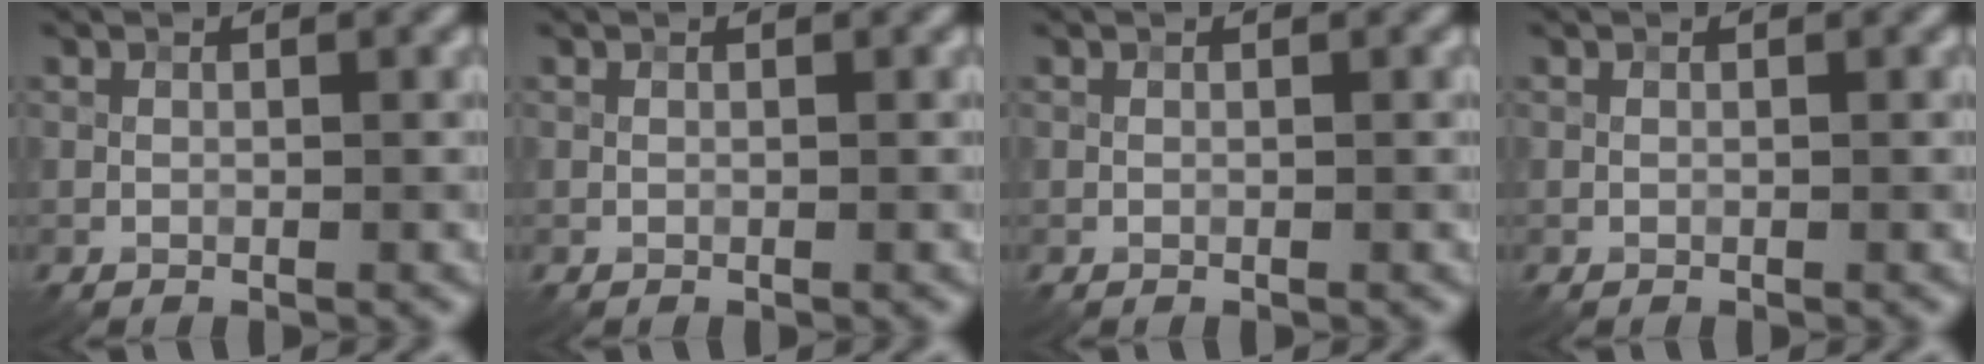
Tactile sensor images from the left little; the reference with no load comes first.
{"total": 0.0}
{"total": 0.0}
{"total": 0.0}